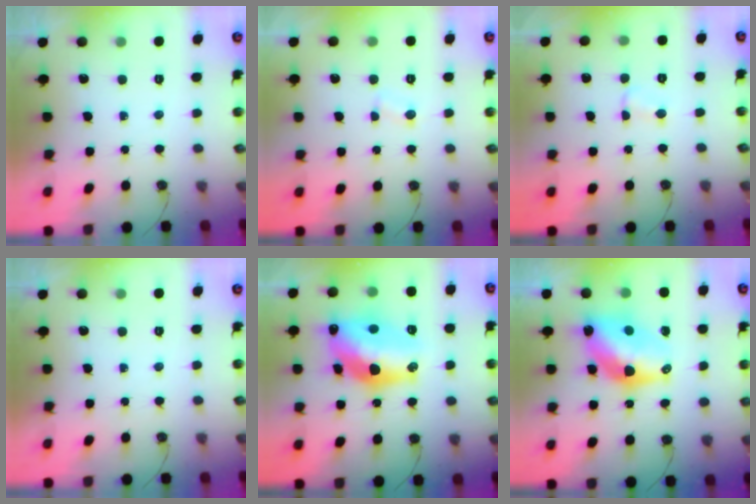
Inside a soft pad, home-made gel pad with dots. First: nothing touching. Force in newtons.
{"total": 1.8, "press": 1.8, "slide": 0.2}
{"total": 2.1, "press": 2.1, "slide": 0.2}
{"total": 0.0}
{"total": 17.8, "press": 17.2, "slide": 4.4}
{"total": 12.4, "press": 12.3, "slide": 1.2}